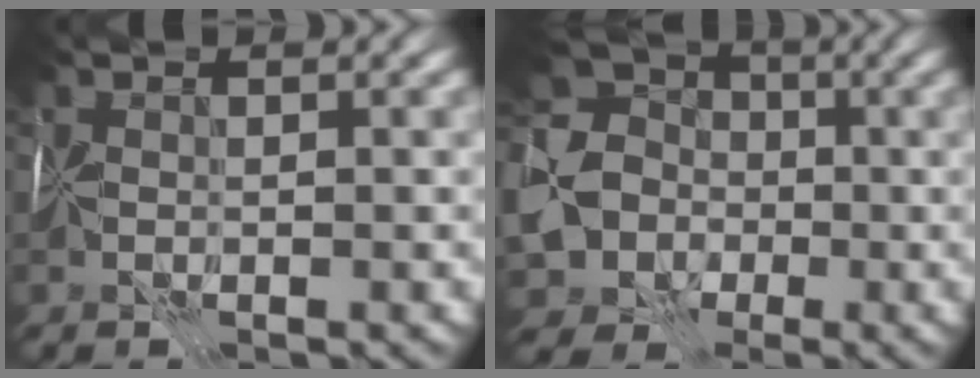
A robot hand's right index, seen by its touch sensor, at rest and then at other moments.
{"total": 9.2, "force": [-2.2, 8.3, 3.5], "torque": [-0.084, -0.011, -0.051]}